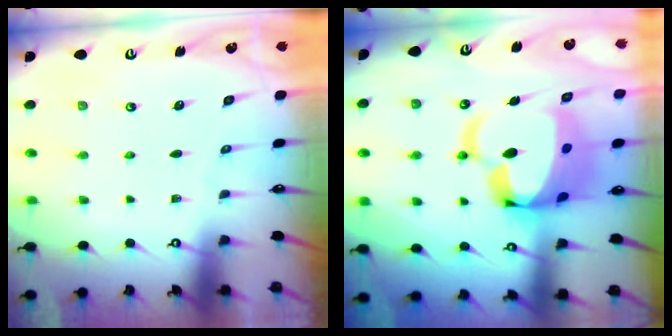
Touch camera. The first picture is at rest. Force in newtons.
{"total": 17.6, "press": 17.4, "slide": 2.3}